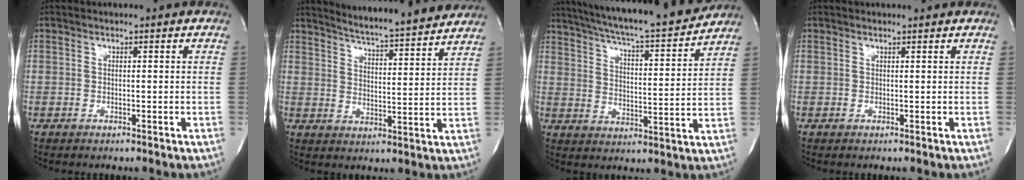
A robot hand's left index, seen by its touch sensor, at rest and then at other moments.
{"total": 14.7, "force": [13.9, -0.3, 4.7], "torque": [-0.083, -0.024, 0.187]}
{"total": 20.1, "force": [18.1, 1.0, 8.6], "torque": [-0.146, -0.021, 0.259]}
{"total": 1.0, "force": [1.0, 0.0, 0.0], "torque": [-0.010, -0.002, 0.012]}